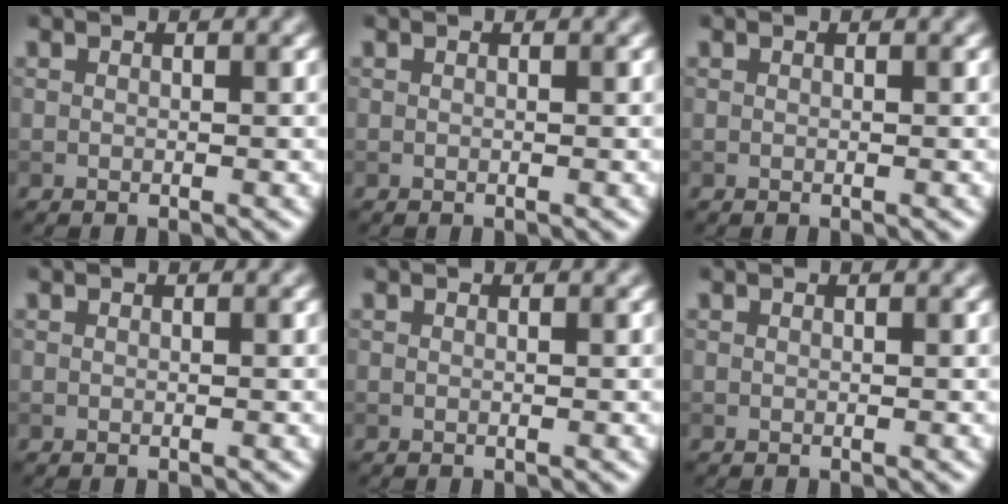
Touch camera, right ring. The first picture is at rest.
{"total": 0.0}
{"total": 0.0}
{"total": 0.0}
{"total": 0.0}
{"total": 0.0}